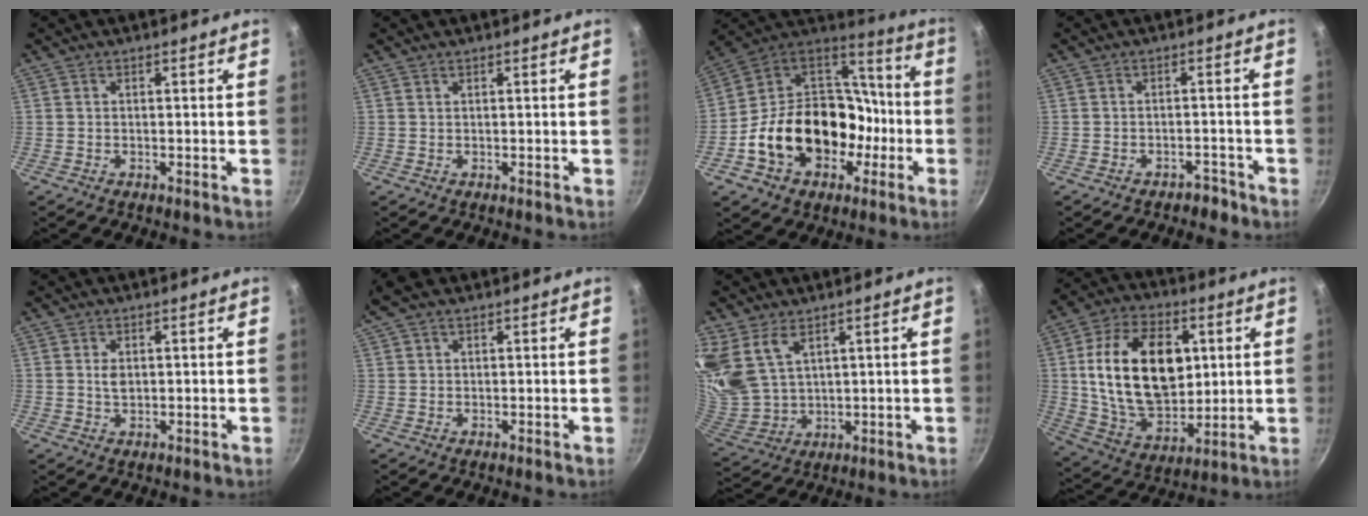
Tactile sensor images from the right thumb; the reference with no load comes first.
{"total": 0.0}
{"total": 25.6, "force": [-6.5, 19.2, 15.6], "torque": [-0.238, 0.076, -0.094]}
{"total": 2.6, "force": [-2.1, 1.4, 0.6], "torque": [0.014, 0.032, -0.013]}
{"total": 2.3, "force": [0.5, 1.4, 1.7], "torque": [-0.028, -0.002, 0.011]}
{"total": 4.7, "force": [3.2, 1.9, 2.9], "torque": [-0.059, 0.012, 0.061]}
{"total": 12.5, "force": [7.1, 7.5, 7.0], "torque": [-0.143, -0.039, 0.162]}
{"total": 23.0, "force": [4.0, 14.6, 17.3], "torque": [-0.280, -0.009, 0.076]}